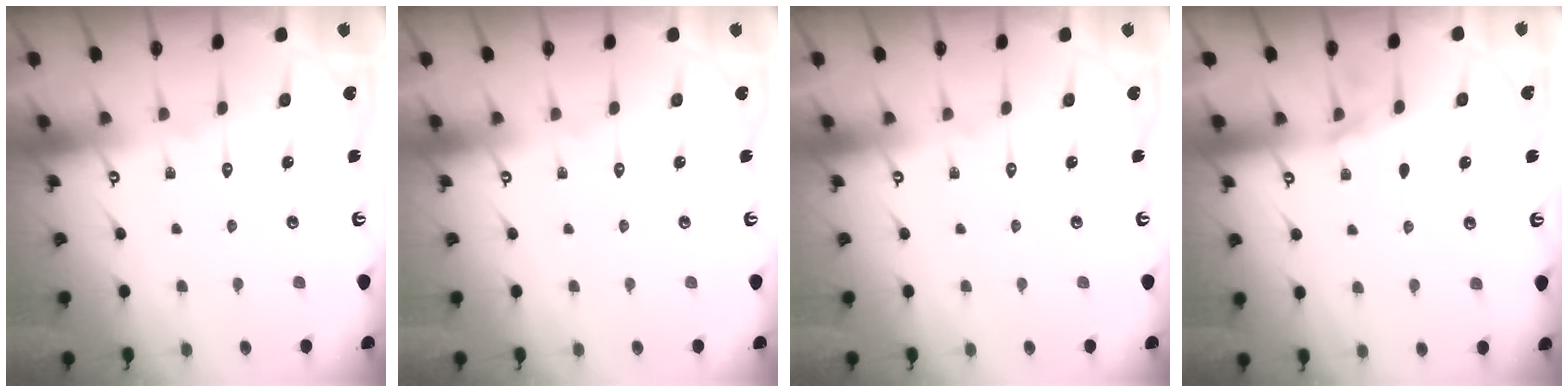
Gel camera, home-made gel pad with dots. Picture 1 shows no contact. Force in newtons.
{"total": 0.0}
{"total": 0.0}
{"total": 3.0, "press": 3.0, "slide": 0.4}